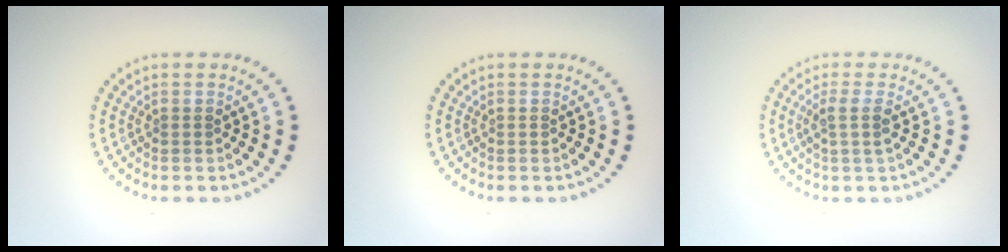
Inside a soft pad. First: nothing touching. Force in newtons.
{"total": 0.0}
{"total": 1.9, "press": 1.5, "slide": 1.1}